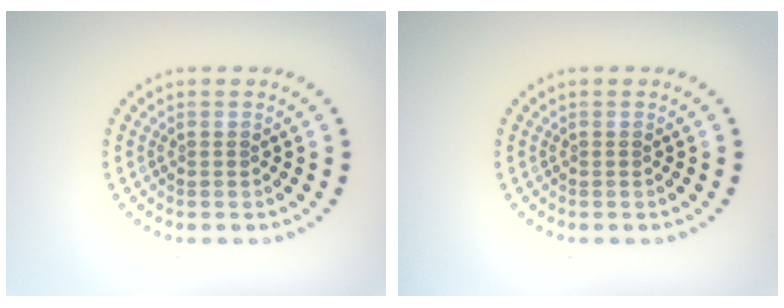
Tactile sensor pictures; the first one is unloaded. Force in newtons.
{"total": 0.0}